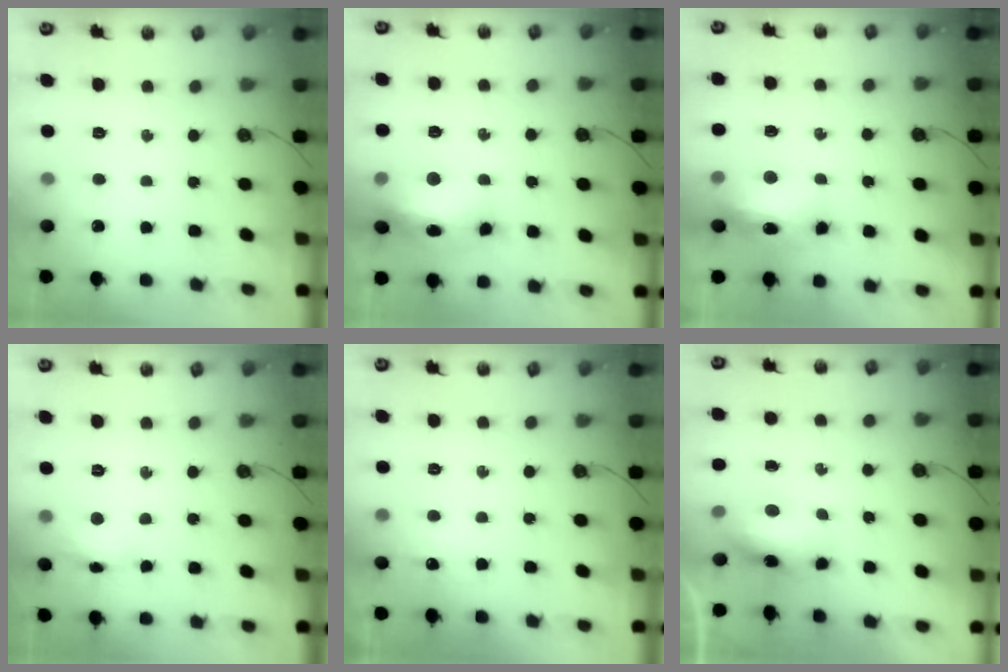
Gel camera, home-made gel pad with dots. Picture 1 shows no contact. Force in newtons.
{"total": 16.4, "press": 16.3, "slide": 1.7}
{"total": 13.9, "press": 13.6, "slide": 2.6}
{"total": 9.3, "press": 9.3, "slide": 0.7}
{"total": 5.4, "press": 5.2, "slide": 1.3}
{"total": 7.8, "press": 7.7, "slide": 0.8}